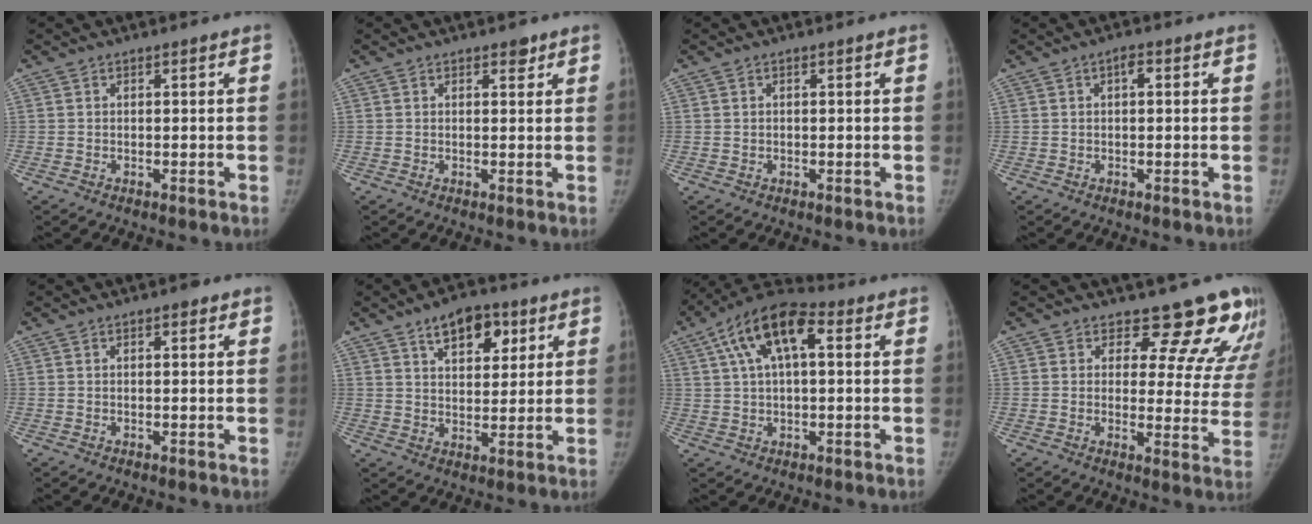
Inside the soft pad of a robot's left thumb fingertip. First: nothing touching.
{"total": 1.6, "force": [1.1, 0.9, 0.7], "torque": [0.002, -0.005, 0.012]}
{"total": 0.0}
{"total": 1.7, "force": [0.4, 0.8, 1.4], "torque": [-0.019, 0.004, 0.003]}
{"total": 1.7, "force": [1.0, 0.7, 1.2], "torque": [-0.012, -0.001, 0.009]}
{"total": 9.7, "force": [5.2, 5.4, 6.1], "torque": [-0.059, -0.023, 0.080]}
{"total": 13.9, "force": [4.6, 6.7, 11.3], "torque": [-0.195, 0.030, 0.070]}
{"total": 14.3, "force": [12.5, 5.7, 3.9], "torque": [0.010, -0.100, 0.123]}